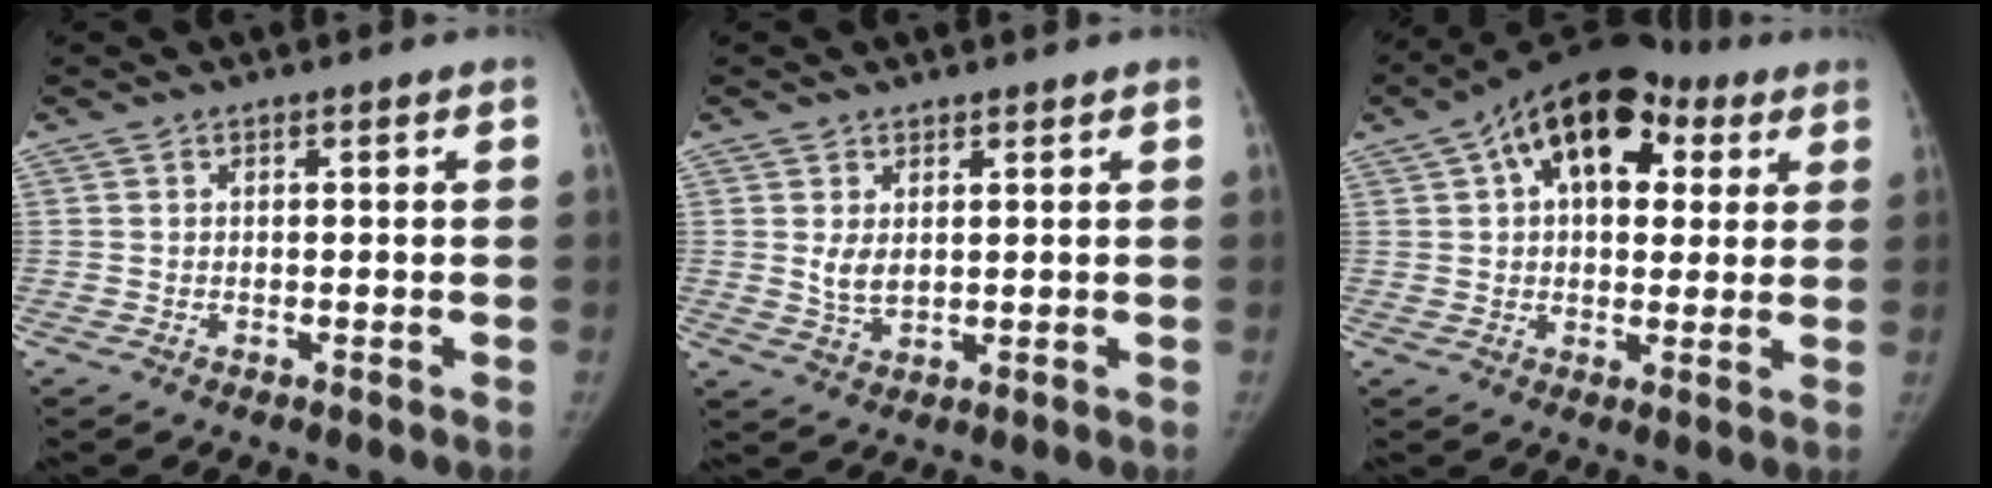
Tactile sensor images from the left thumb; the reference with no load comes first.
{"total": 3.6, "force": [1.2, 2.4, 2.3], "torque": [-0.031, -0.014, 0.028]}
{"total": 17.5, "force": [6.7, 10.7, 12.2], "torque": [-0.150, 0.022, 0.095]}